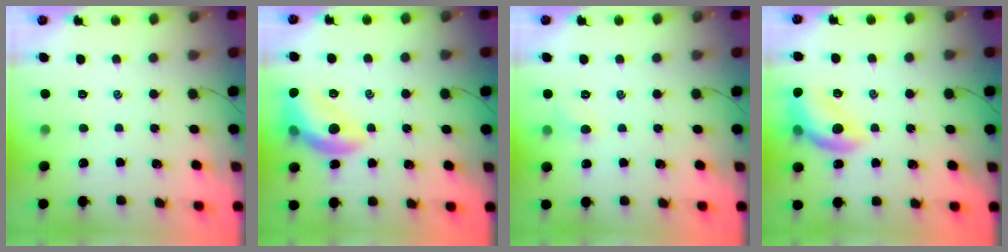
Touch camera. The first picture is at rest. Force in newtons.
{"total": 14.1, "press": 14.0, "slide": 1.6}
{"total": 4.5, "press": 4.2, "slide": 1.5}
{"total": 13.2, "press": 13.1, "slide": 1.5}